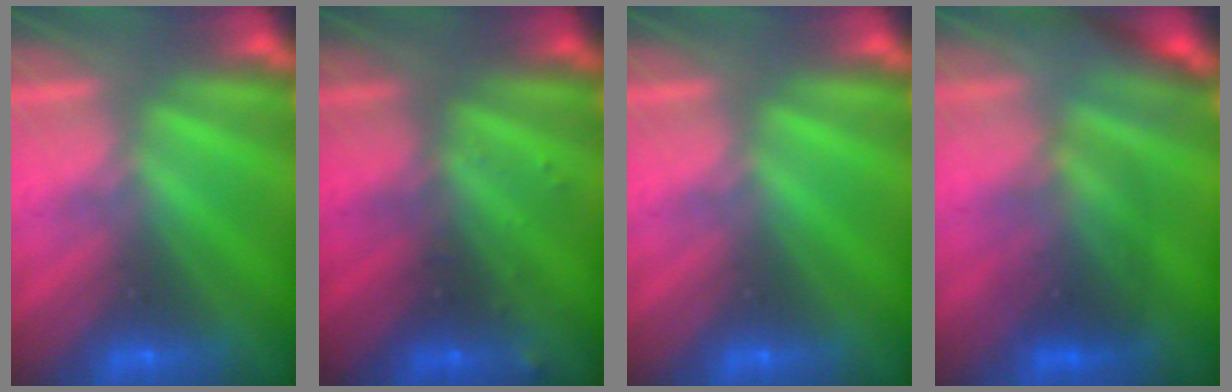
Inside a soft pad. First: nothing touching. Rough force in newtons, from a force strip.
{"total": 2.9}
{"total": 0.0}
{"total": 2.3}